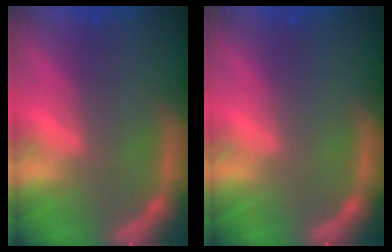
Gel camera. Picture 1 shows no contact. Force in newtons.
{"total": 0.0}